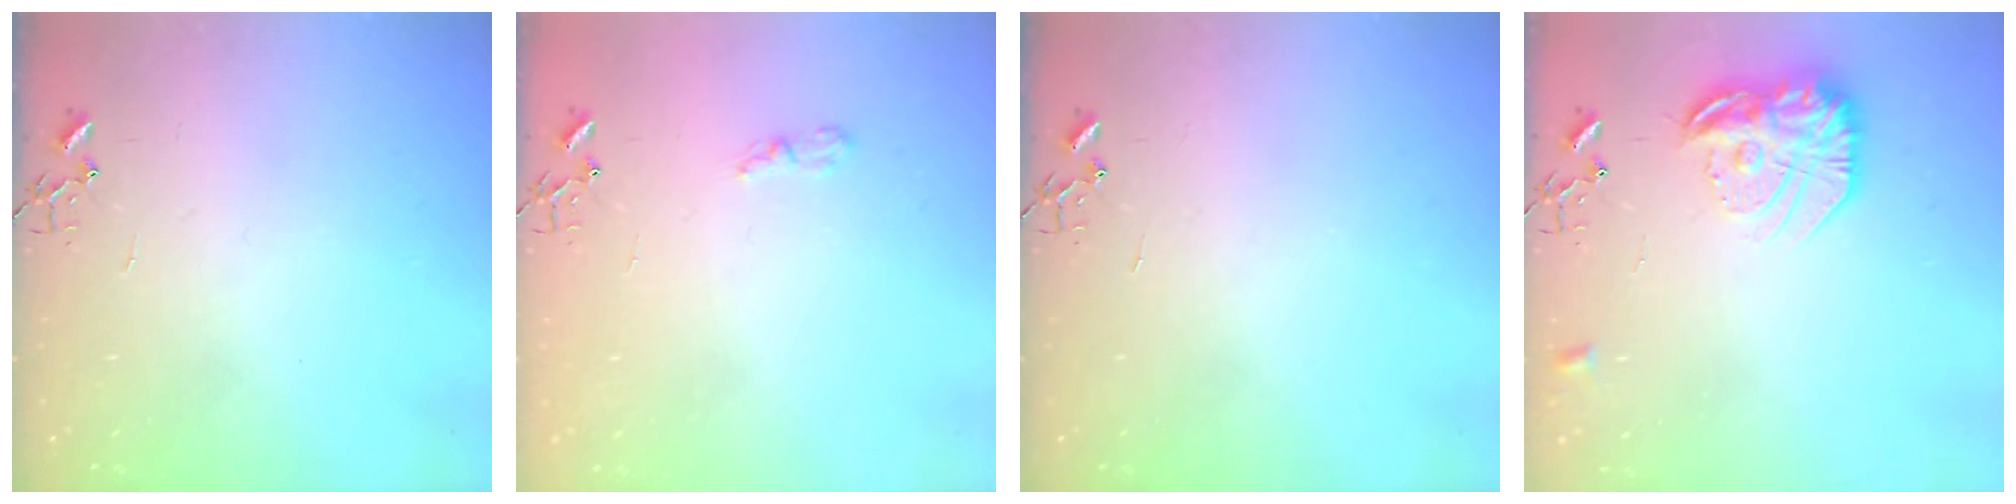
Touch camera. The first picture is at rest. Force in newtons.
{"total": 3.3, "press": 3.3, "slide": 0.5}
{"total": 0.0}
{"total": 18.3, "press": 18.2, "slide": 1.3}